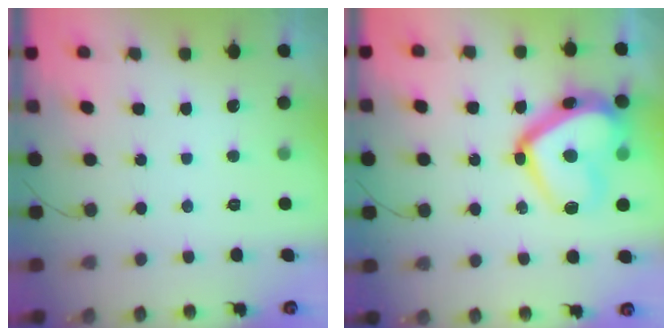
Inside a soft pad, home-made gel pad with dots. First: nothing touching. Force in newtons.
{"total": 22.1, "press": 22.0, "slide": 1.7}